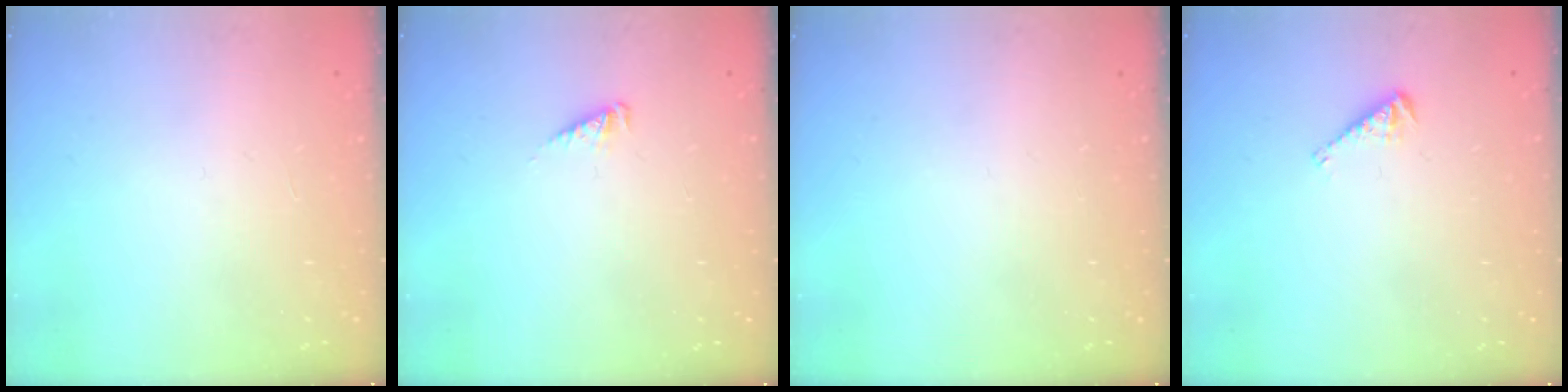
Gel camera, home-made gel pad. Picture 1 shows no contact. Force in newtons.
{"total": 2.5, "press": 2.5, "slide": 0.2}
{"total": 0.0}
{"total": 3.4, "press": 3.3, "slide": 0.6}